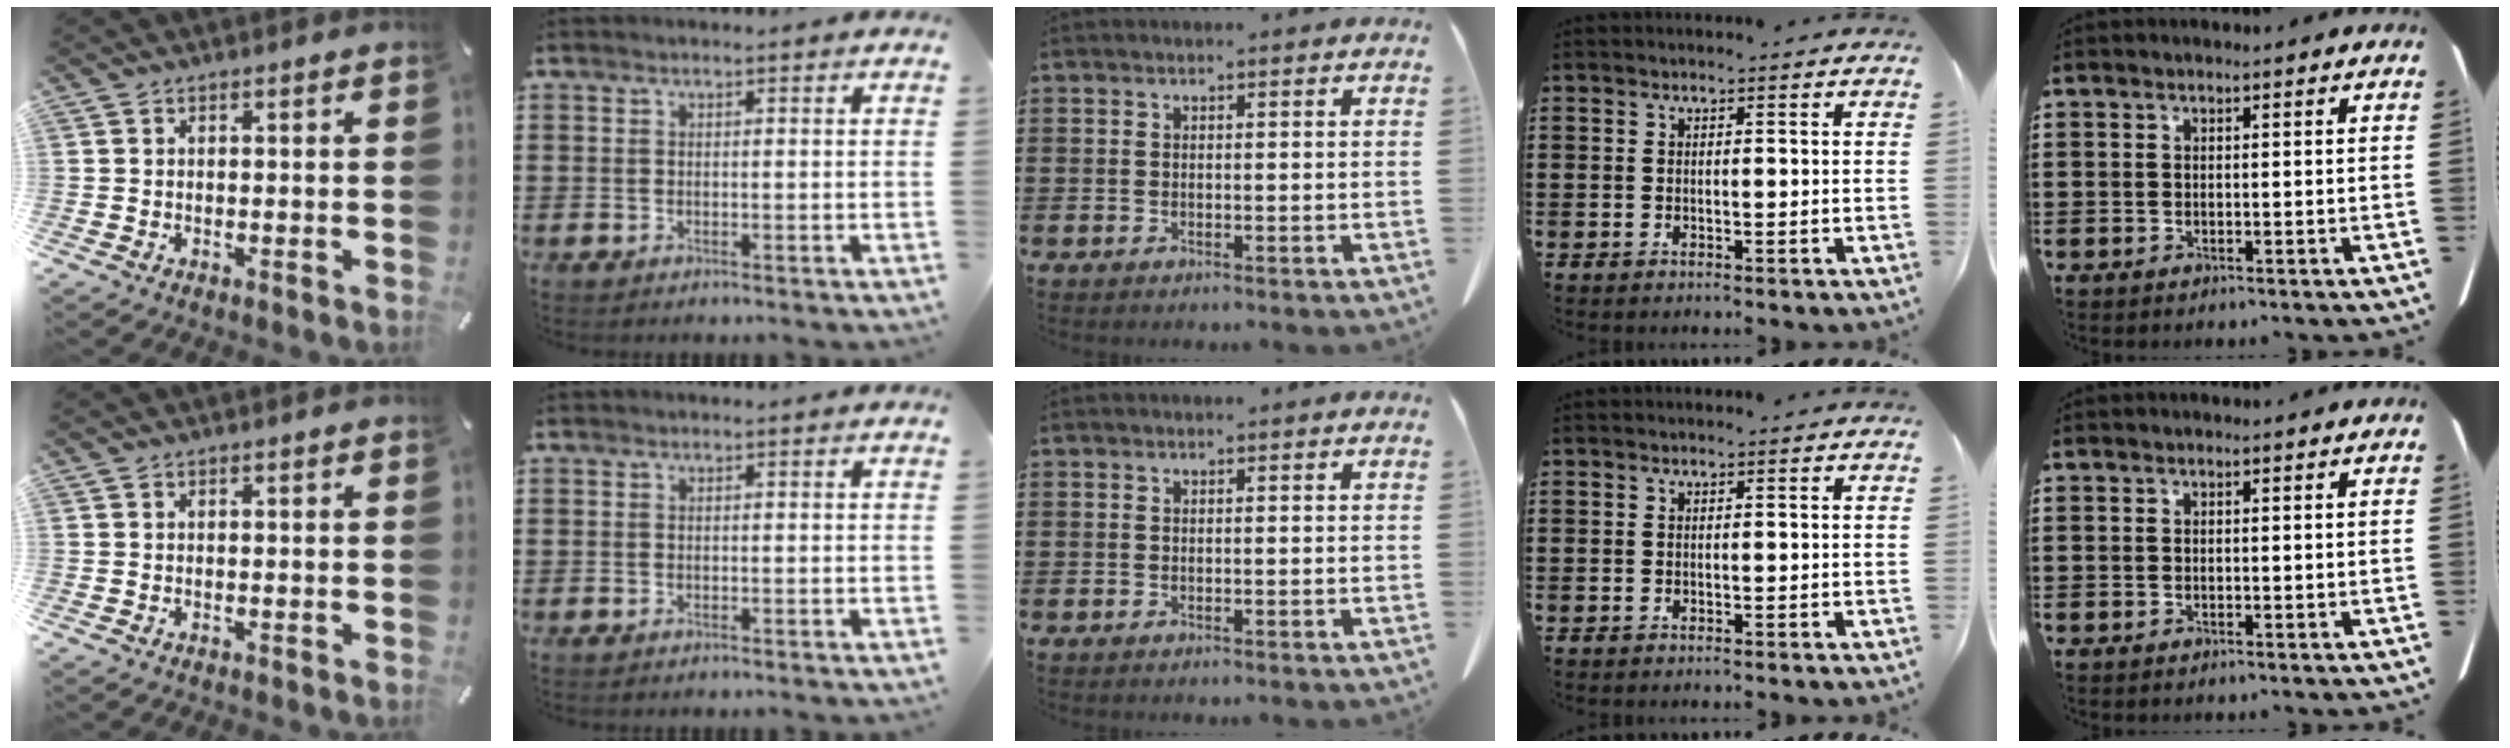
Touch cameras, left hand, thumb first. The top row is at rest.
{}